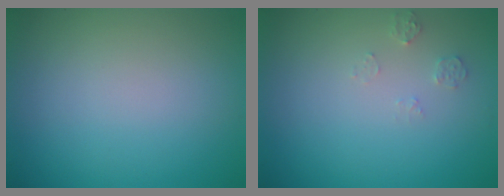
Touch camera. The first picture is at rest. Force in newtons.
{"total": 1.1, "press": 1.1, "slide": 0.1}